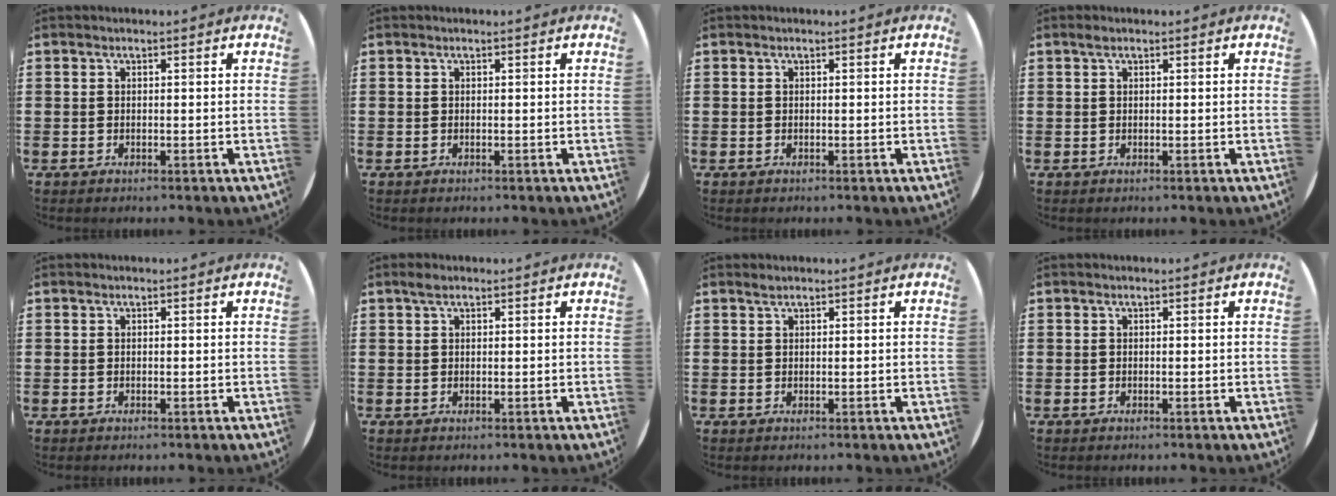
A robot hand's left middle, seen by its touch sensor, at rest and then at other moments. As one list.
[{"total": 0.0}, {"total": 0.0}, {"total": 0.6, "force": [0.4, 0.3, 0.4], "torque": [-0.008, 0.003, 0.006]}, {"total": 0.0}, {"total": 1.0, "force": [0.7, 0.5, 0.7], "torque": [-0.006, 0.001, 0.010]}, {"total": 0.6, "force": [0.5, 0.0, 0.2], "torque": [-0.005, -0.001, 0.010]}, {"total": 0.0}]